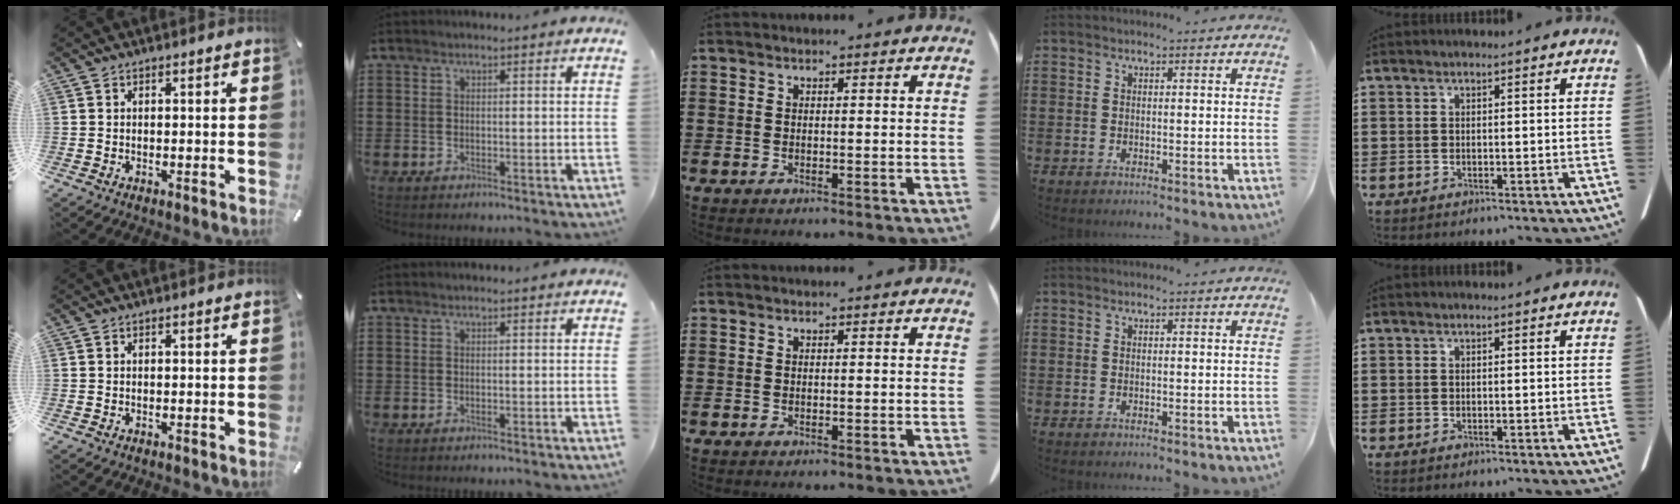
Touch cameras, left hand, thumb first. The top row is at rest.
{}